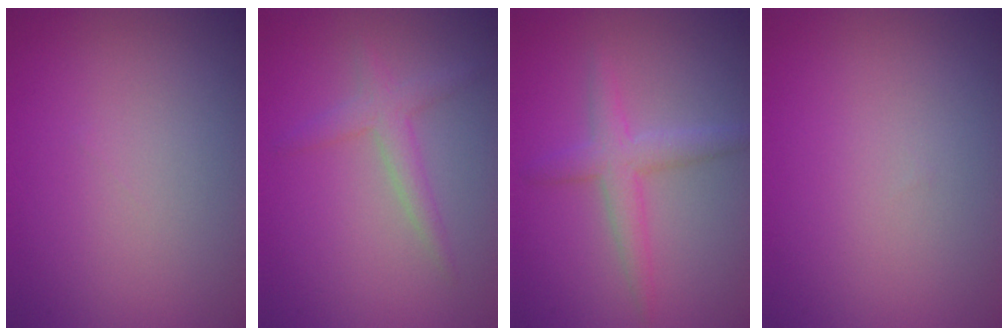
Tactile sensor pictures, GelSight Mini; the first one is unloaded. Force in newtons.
{"total": 2.1, "press": 2.1, "slide": 0.2}
{"total": 2.9, "press": 2.9, "slide": 0.1}
{"total": 0.0}